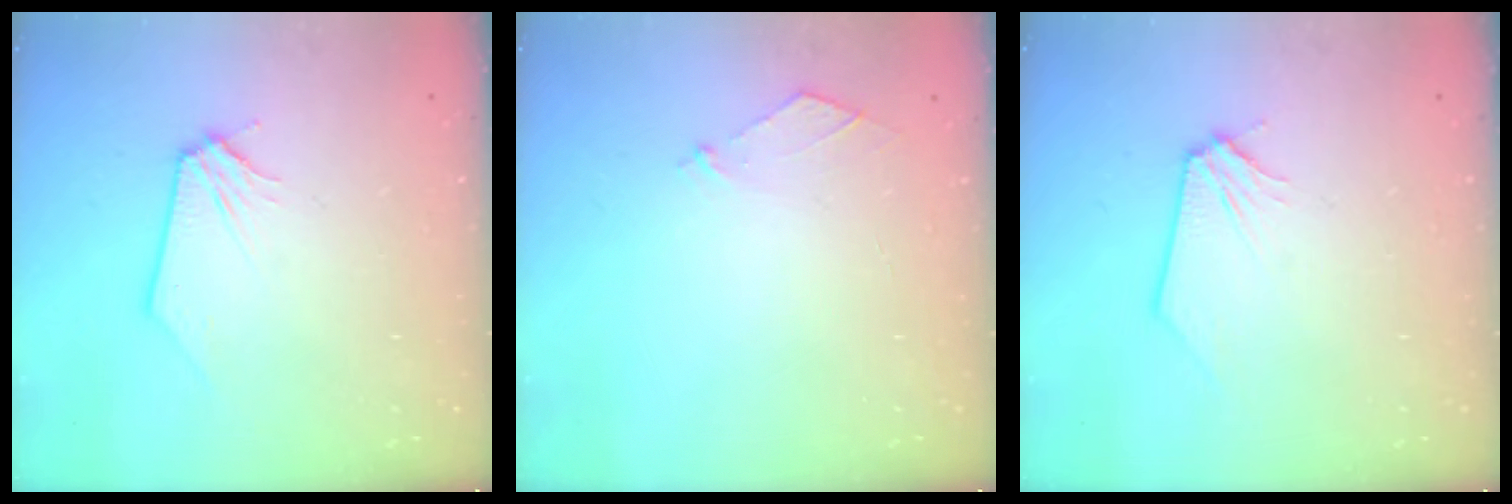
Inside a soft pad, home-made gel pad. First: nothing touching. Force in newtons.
{"total": 3.9, "press": 3.9, "slide": 0.4}
{"total": 0.0}